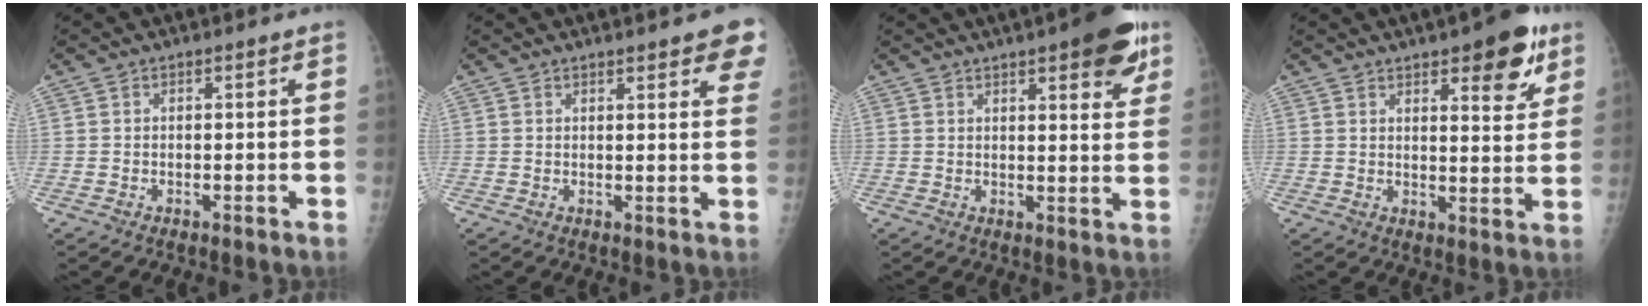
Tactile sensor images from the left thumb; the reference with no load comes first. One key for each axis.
{"total": 8.7, "fx": 5.7, "fy": 2.1, "fz": 6.2, "tx": -0.049, "ty": -0.015, "tz": 0.061}
{"total": 11.3, "fx": 6.5, "fy": 3.2, "fz": 8.7, "tx": -0.083, "ty": -0.024, "tz": 0.080}
{"total": 10.6, "fx": 6.2, "fy": 3.6, "fz": 7.9, "tx": -0.075, "ty": -0.029, "tz": 0.080}